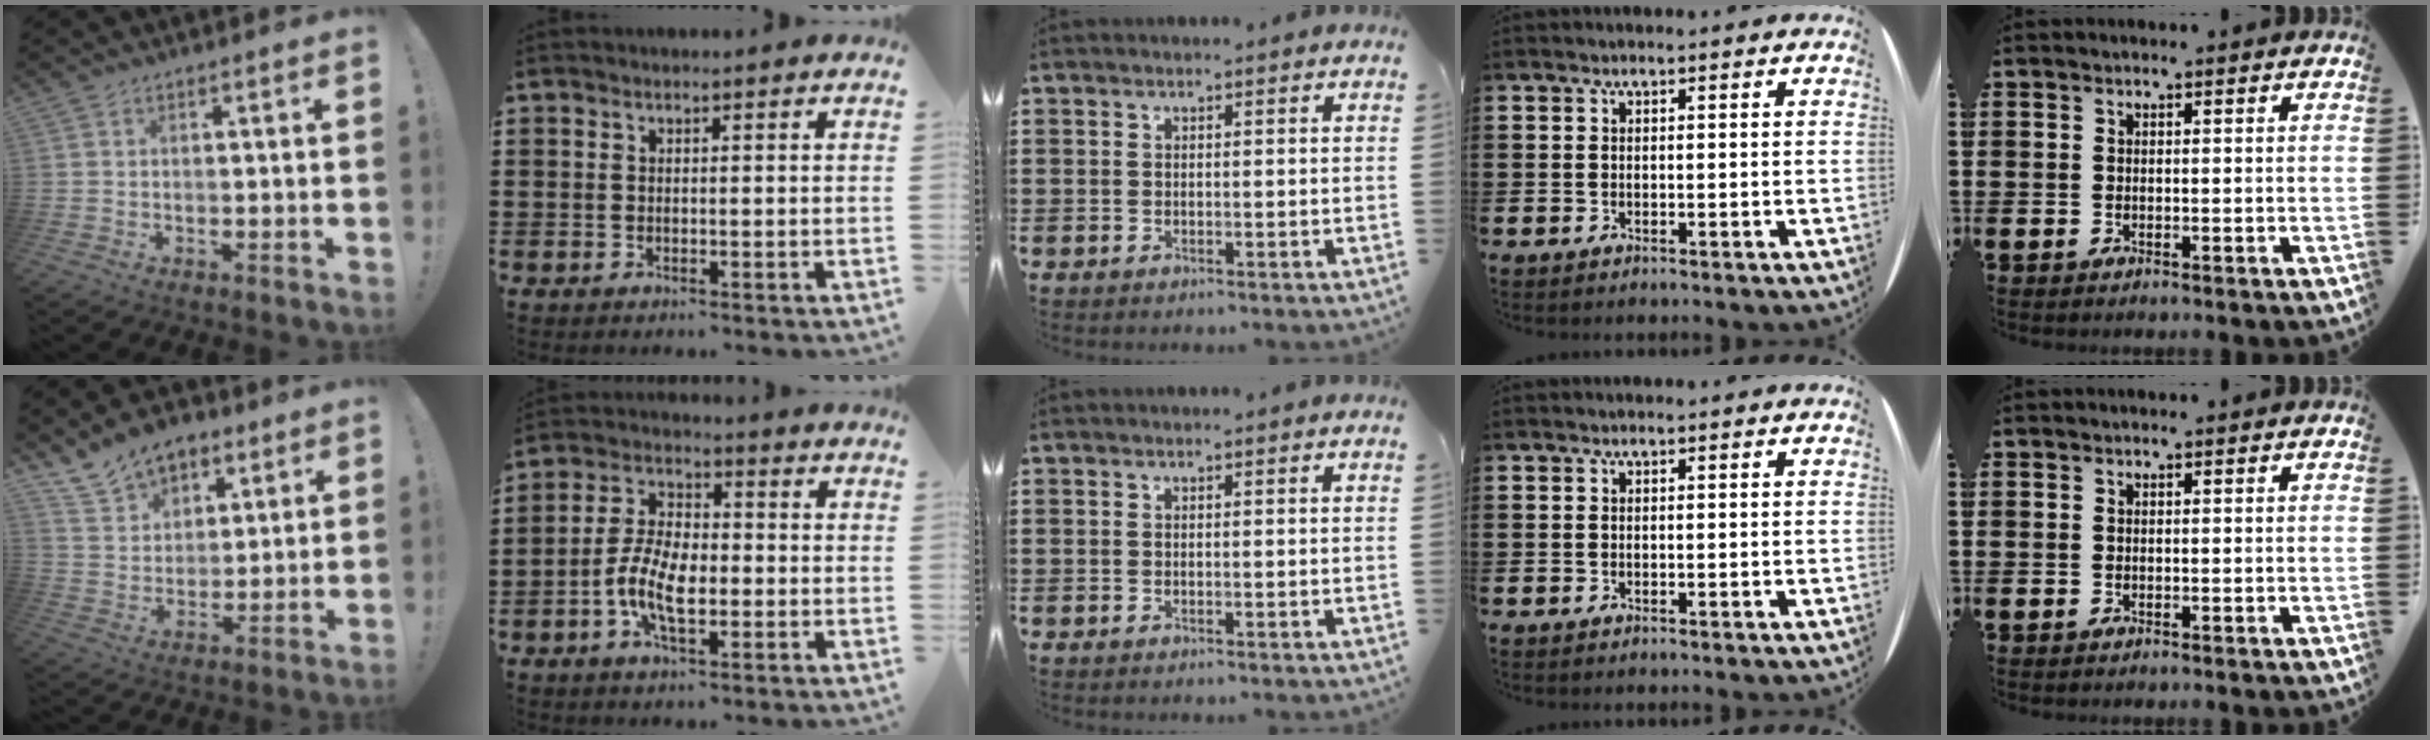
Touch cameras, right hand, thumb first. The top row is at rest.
{"thumb": {"total": 12.9, "force": [8.7, 8.5, 4.2], "torque": [-0.072, -0.054, 0.169]}, "index": {"total": 8.2, "force": [-2.5, 3.8, 6.9], "torque": [-0.166, -0.008, -0.055]}}